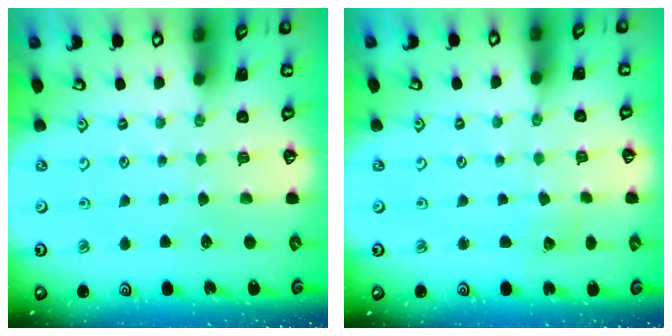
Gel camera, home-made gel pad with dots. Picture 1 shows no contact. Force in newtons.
{"total": 3.4, "press": 3.4, "slide": 0.3}